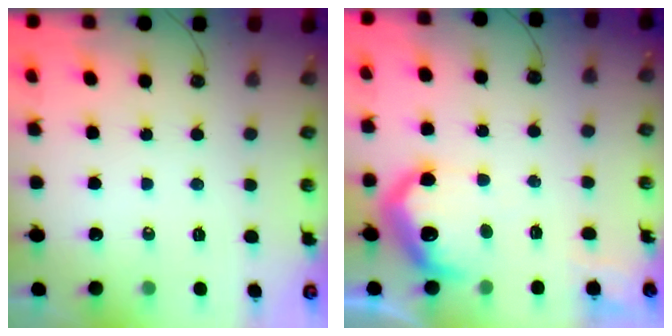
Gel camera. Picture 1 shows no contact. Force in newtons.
{"total": 12.4, "press": 12.4, "slide": 0.6}